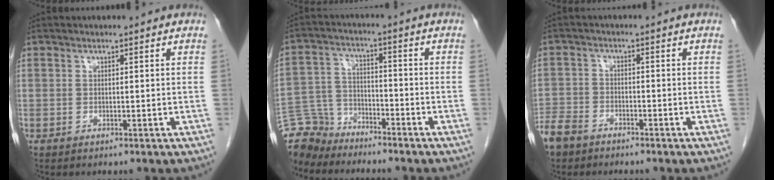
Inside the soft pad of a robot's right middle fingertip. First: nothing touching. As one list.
[{"total": 8.6, "force": [-8.0, 2.9, -0.8], "torque": [0.012, 0.015, -0.159]}, {"total": 5.8, "force": [-4.7, 3.0, 1.5], "torque": [-0.033, 0.001, -0.090]}]